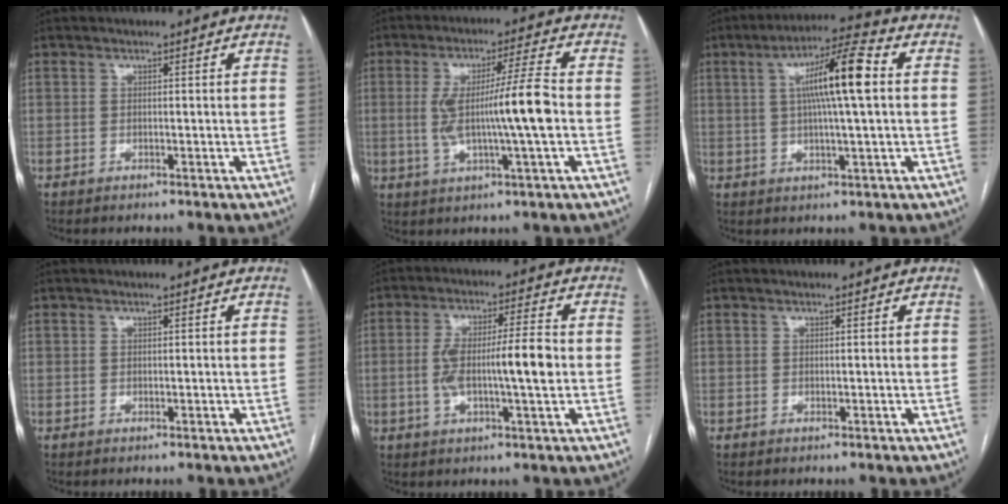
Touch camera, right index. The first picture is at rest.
{"total": 10.7, "force": [-0.7, -0.4, 10.7], "torque": [-0.199, 0.007, -0.010]}
{"total": 11.1, "force": [1.8, 0.3, 11.0], "torque": [-0.187, 0.016, 0.025]}
{"total": 0.0}
{"total": 9.6, "force": [-0.7, 1.2, 9.5], "torque": [-0.173, 0.015, -0.012]}
{"total": 0.0}